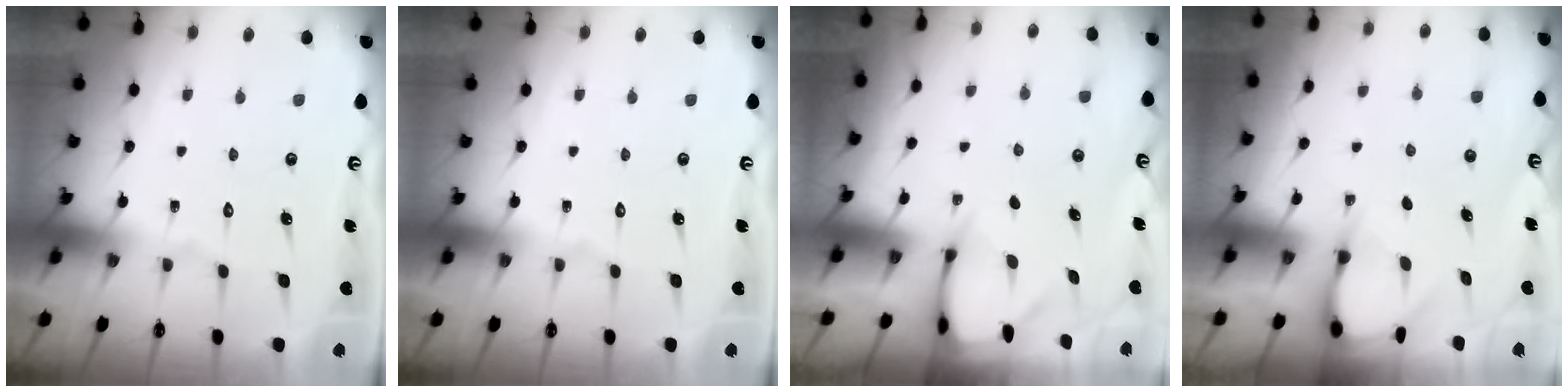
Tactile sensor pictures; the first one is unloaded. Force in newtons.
{"total": 0.0}
{"total": 2.5, "press": 2.5, "slide": 0.3}
{"total": 3.1, "press": 3.1, "slide": 0.3}